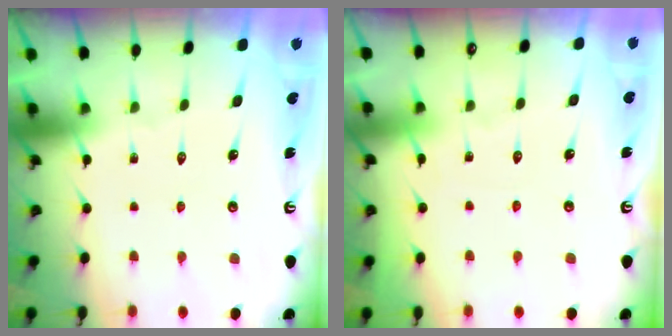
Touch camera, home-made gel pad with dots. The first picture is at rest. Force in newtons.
{"total": 3.9, "press": 3.8, "slide": 0.6}